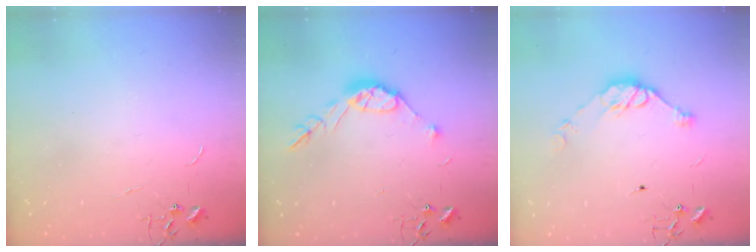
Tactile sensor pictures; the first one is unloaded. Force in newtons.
{"total": 10.9, "press": 10.8, "slide": 0.8}
{"total": 9.6, "press": 9.6, "slide": 0.8}